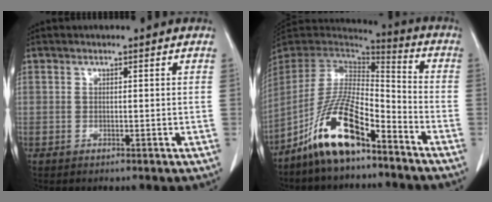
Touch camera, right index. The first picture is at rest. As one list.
[{"total": 14.2, "force": [-9.1, 3.5, 10.3], "torque": [-0.205, 0.005, -0.169]}]